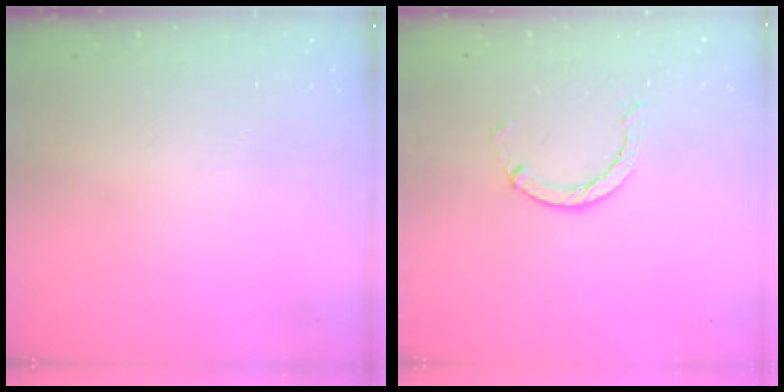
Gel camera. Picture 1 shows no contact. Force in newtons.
{"total": 1.2, "press": 1.2, "slide": 0.2}